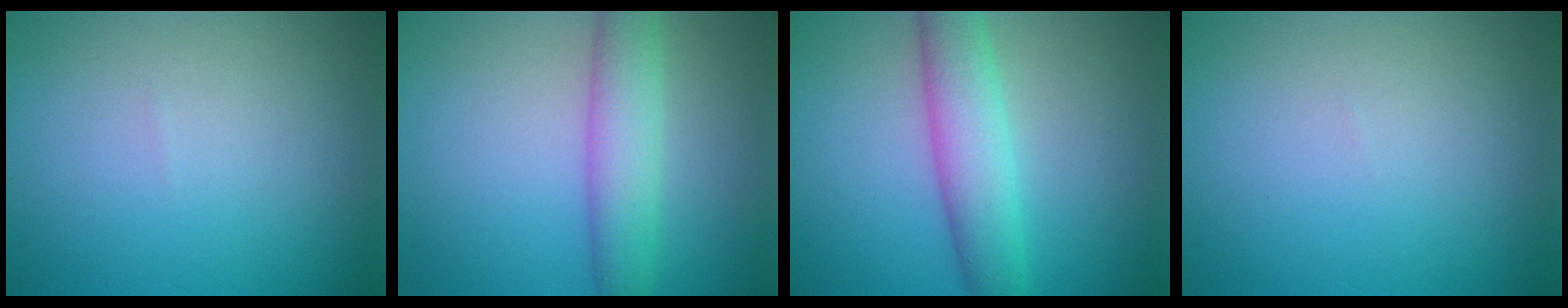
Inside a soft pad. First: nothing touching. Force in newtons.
{"total": 4.2, "press": 4.2, "slide": 0.3}
{"total": 4.9, "press": 4.9, "slide": 0.1}
{"total": 0.0}